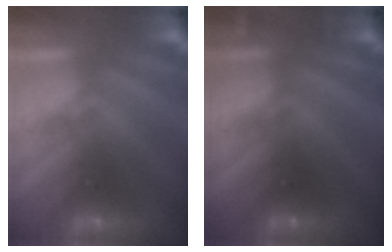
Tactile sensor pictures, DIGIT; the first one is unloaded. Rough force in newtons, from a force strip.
{"total": 3.3}